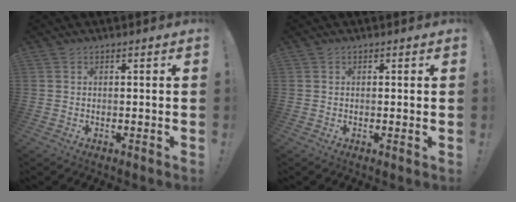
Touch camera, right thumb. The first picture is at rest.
{"total": 0.5, "force": [0.2, -0.1, 0.5], "torque": [-0.004, -0.002, 0.001]}